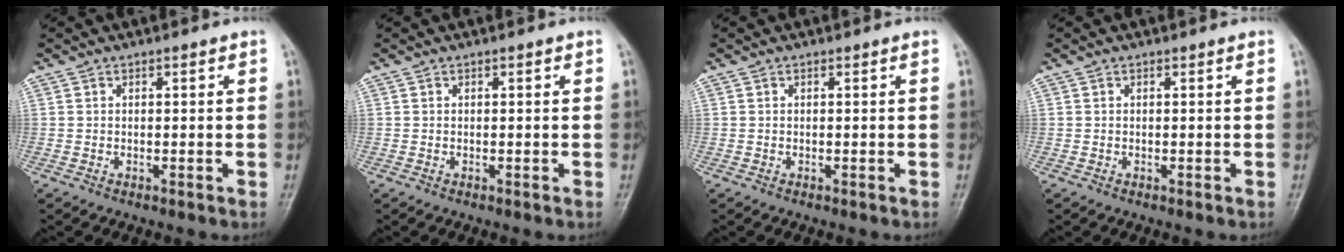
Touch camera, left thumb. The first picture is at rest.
{"total": 0.0}
{"total": 0.0}
{"total": 0.0}